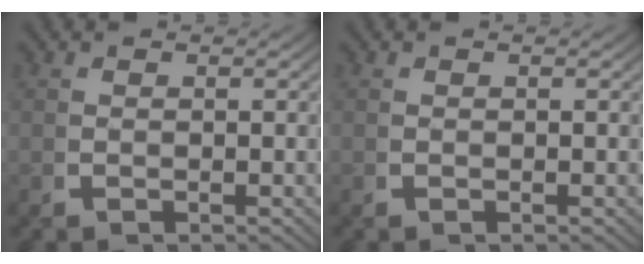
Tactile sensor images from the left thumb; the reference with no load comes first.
{"total": 0.0}